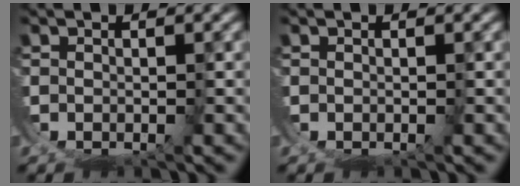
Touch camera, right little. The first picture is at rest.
{"total": 0.0}